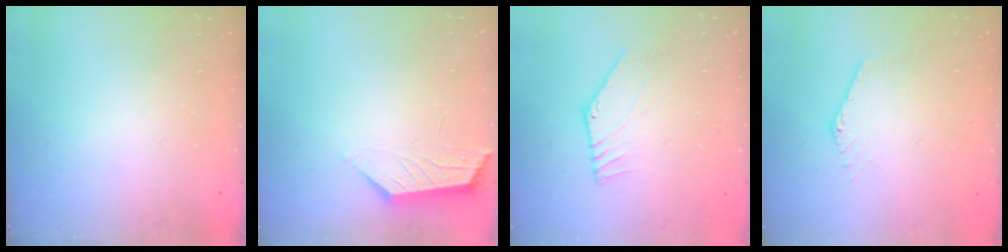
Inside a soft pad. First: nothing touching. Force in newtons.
{"total": 1.9, "press": 1.9, "slide": 0.4}
{"total": 3.1, "press": 3.1, "slide": 0.1}
{"total": 0.5, "press": 0.4, "slide": 0.4}